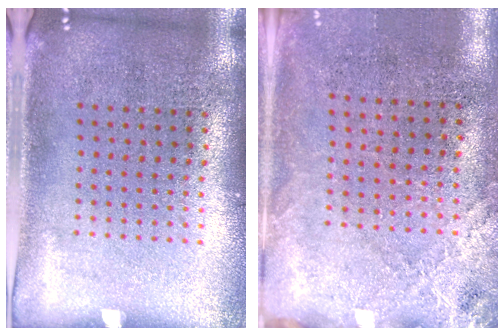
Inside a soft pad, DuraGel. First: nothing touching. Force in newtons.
{"total": 2.4, "press": 2.1, "slide": 1.2}